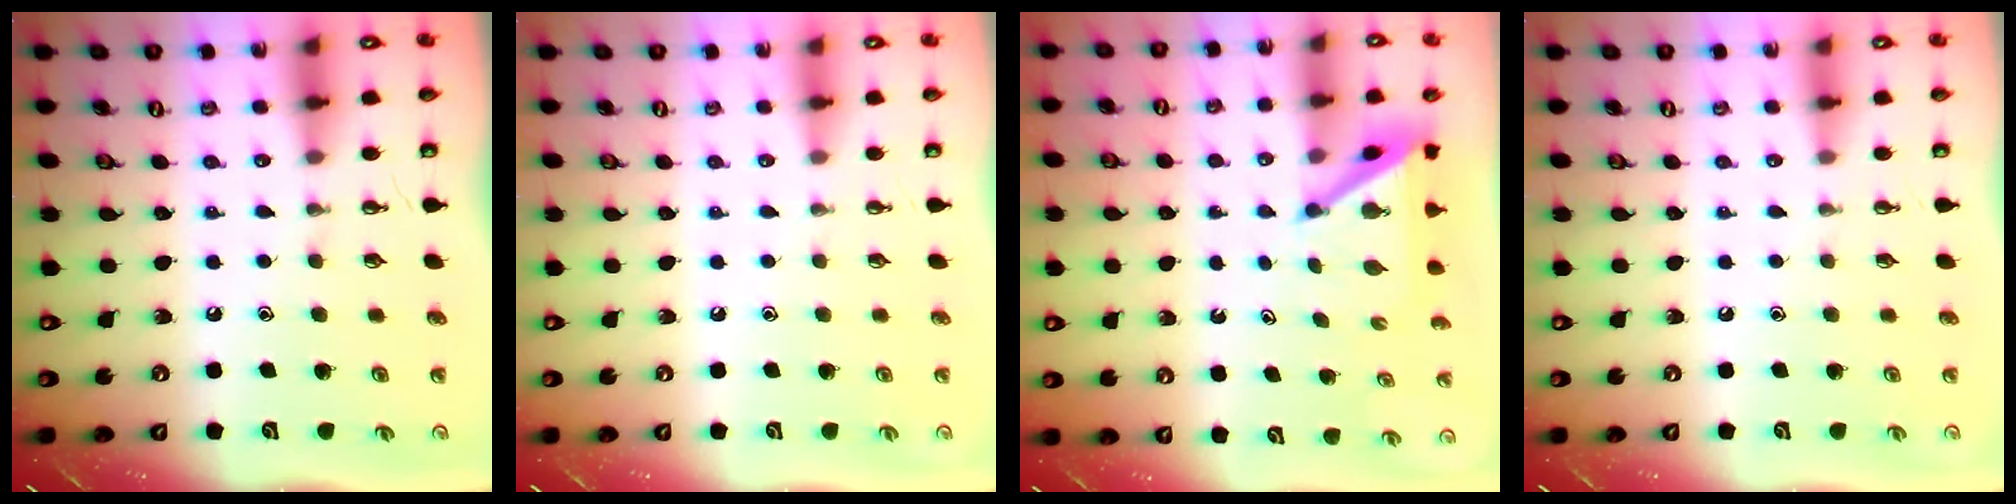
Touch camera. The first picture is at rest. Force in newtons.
{"total": 0.0}
{"total": 4.9, "press": 4.9, "slide": 0.1}
{"total": 0.0}